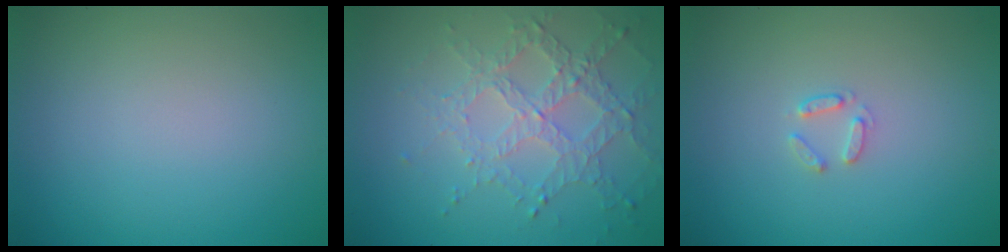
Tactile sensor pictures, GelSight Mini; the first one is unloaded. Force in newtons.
{"total": 4.6, "press": 3.2, "slide": 3.4}
{"total": 1.1, "press": 1.1, "slide": 0.2}